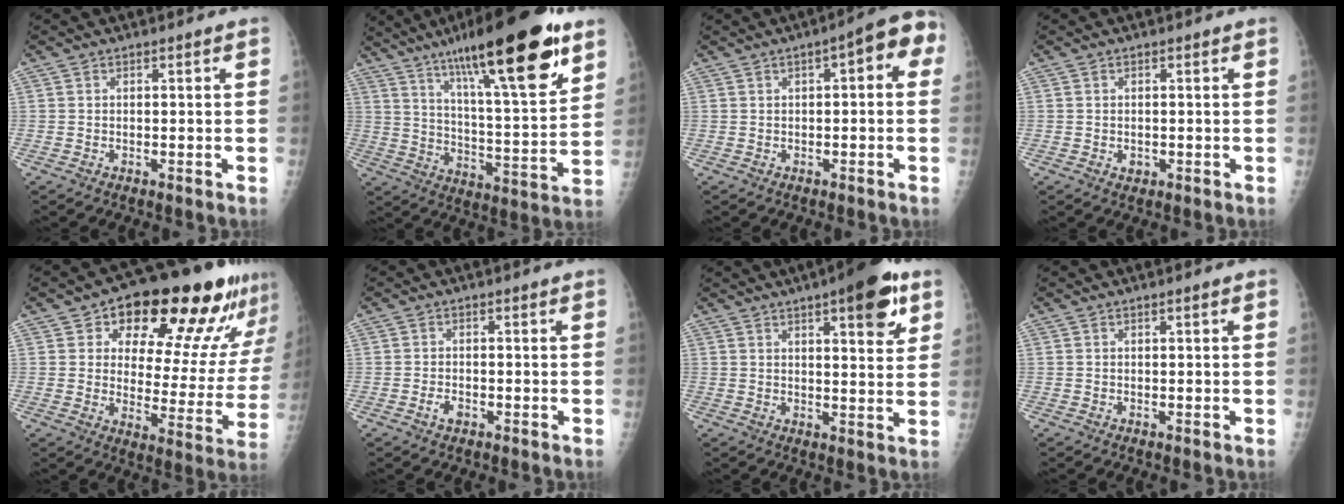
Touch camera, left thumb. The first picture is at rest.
{"total": 26.2, "force": [15.5, 5.4, 20.4], "torque": [-0.307, -0.048, 0.247]}
{"total": 7.5, "force": [1.7, 3.0, 6.7], "torque": [-0.064, 0.026, 0.008]}
{"total": 1.3, "force": [-0.2, 1.1, 0.6], "torque": [-0.006, 0.001, 0.001]}
{"total": 22.7, "force": [13.9, 10.2, 14.7], "torque": [-0.151, -0.048, 0.191]}
{"total": 2.0, "force": [-0.9, 1.2, 1.2], "torque": [-0.019, 0.003, -0.016]}
{"total": 11.6, "force": [6.1, 3.5, 9.2], "torque": [-0.098, -0.022, 0.076]}
{"total": 0.5, "force": [0.2, 0.0, 0.4], "torque": [-0.007, 0.002, 0.003]}